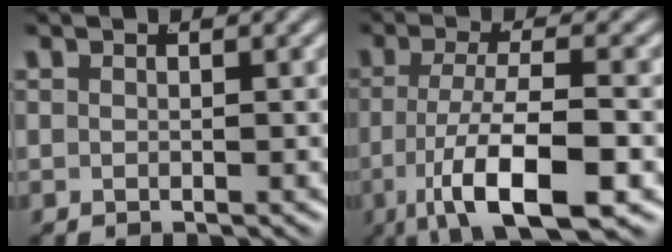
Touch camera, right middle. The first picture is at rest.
{"total": 8.3, "force": [-4.3, 2.7, 6.7], "torque": [-0.123, -0.022, -0.049]}